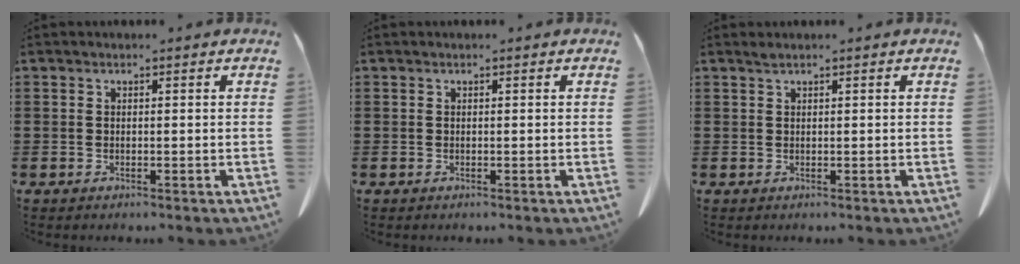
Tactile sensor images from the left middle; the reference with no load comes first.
{"total": 0.0}
{"total": 0.6, "force": [0.5, 0.0, 0.5], "torque": [-0.010, 0.000, 0.009]}